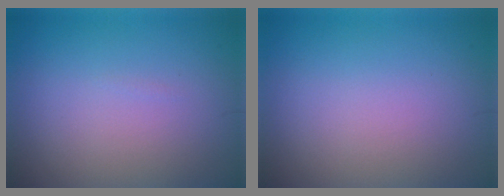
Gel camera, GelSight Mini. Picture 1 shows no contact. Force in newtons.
{"total": 0.0}